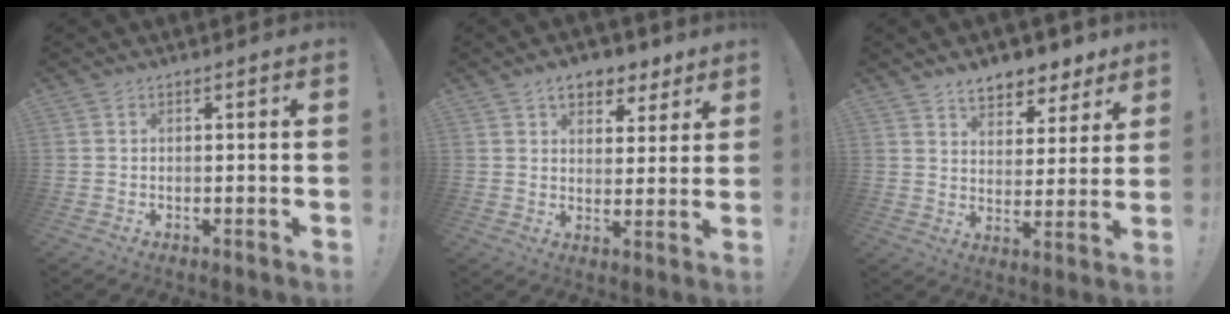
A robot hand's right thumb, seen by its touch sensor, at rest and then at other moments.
{"total": 8.1, "force": [5.2, 5.0, 3.7], "torque": [-0.051, -0.023, 0.097]}
{"total": 8.4, "force": [6.6, 4.4, 2.8], "torque": [-0.035, -0.046, 0.122]}